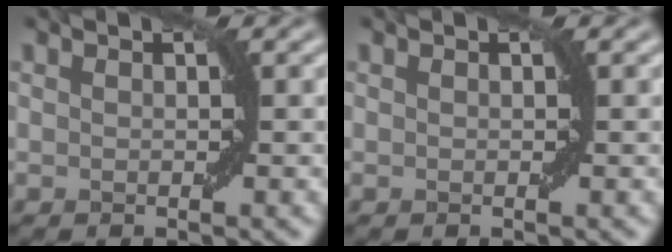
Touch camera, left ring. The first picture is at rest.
{"total": 0.0}